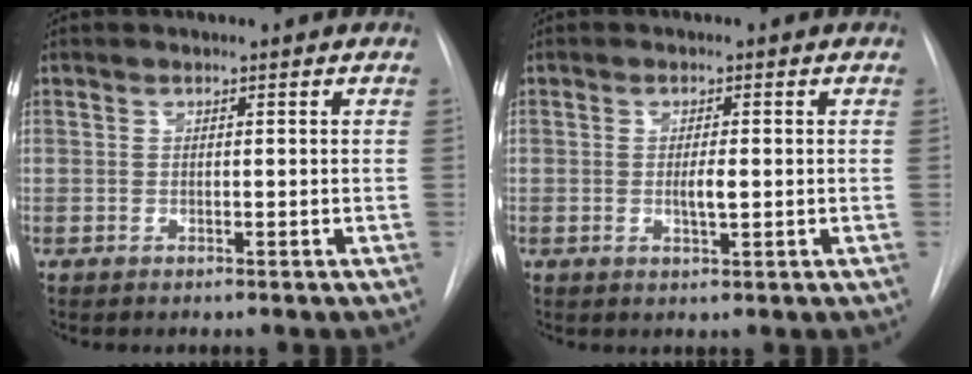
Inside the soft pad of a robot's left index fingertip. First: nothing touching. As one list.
[{"total": 2.2, "force": [-0.2, 0.4, 2.2], "torque": [-0.041, -0.004, -0.004]}]